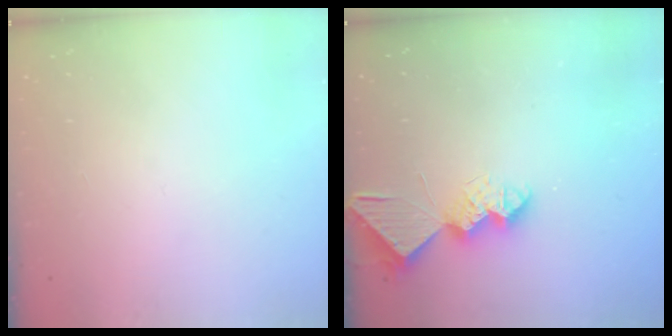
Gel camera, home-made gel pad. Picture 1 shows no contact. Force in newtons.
{"total": 9.7, "press": 9.7, "slide": 0.4}